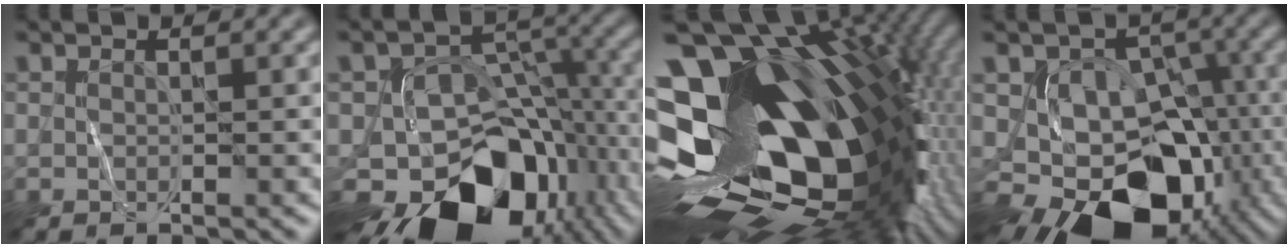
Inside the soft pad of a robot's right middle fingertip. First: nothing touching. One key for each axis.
{"total": 14.3, "fx": -7.9, "fy": 9.0, "fz": 7.8, "tx": -0.123, "ty": -0.021, "tz": -0.115}
{"total": 20.0, "fx": 0.6, "fy": 12.4, "fz": 15.7, "tx": -0.275, "ty": -0.012, "tz": 0.021}
{"total": 12.2, "fx": -5.2, "fy": 8.5, "fz": 7.0, "tx": -0.098, "ty": -0.019, "tz": -0.082}